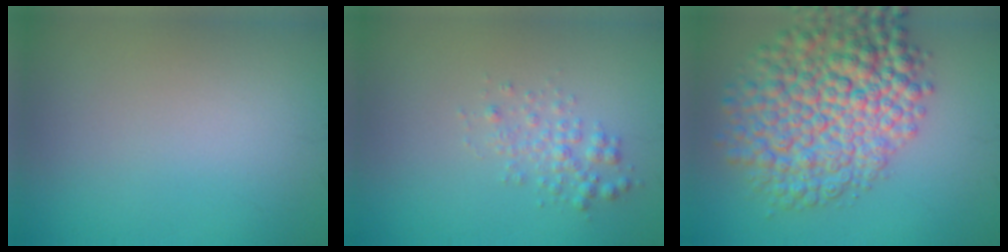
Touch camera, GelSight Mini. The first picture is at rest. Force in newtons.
{"total": 1.8, "press": 1.8, "slide": 0.0}
{"total": 10.1, "press": 10.1, "slide": 0.3}